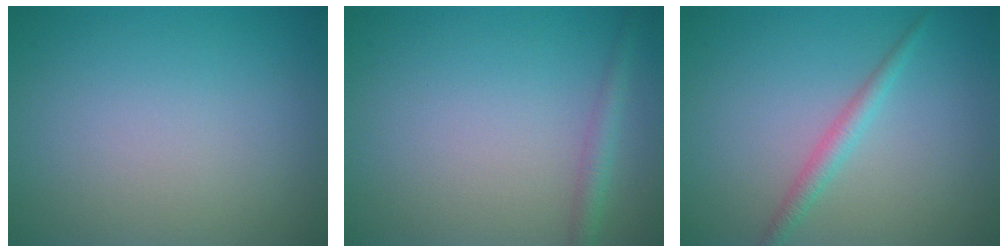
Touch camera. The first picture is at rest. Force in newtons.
{"total": 1.8, "press": 1.8, "slide": 0.1}
{"total": 1.8, "press": 1.8, "slide": 0.0}